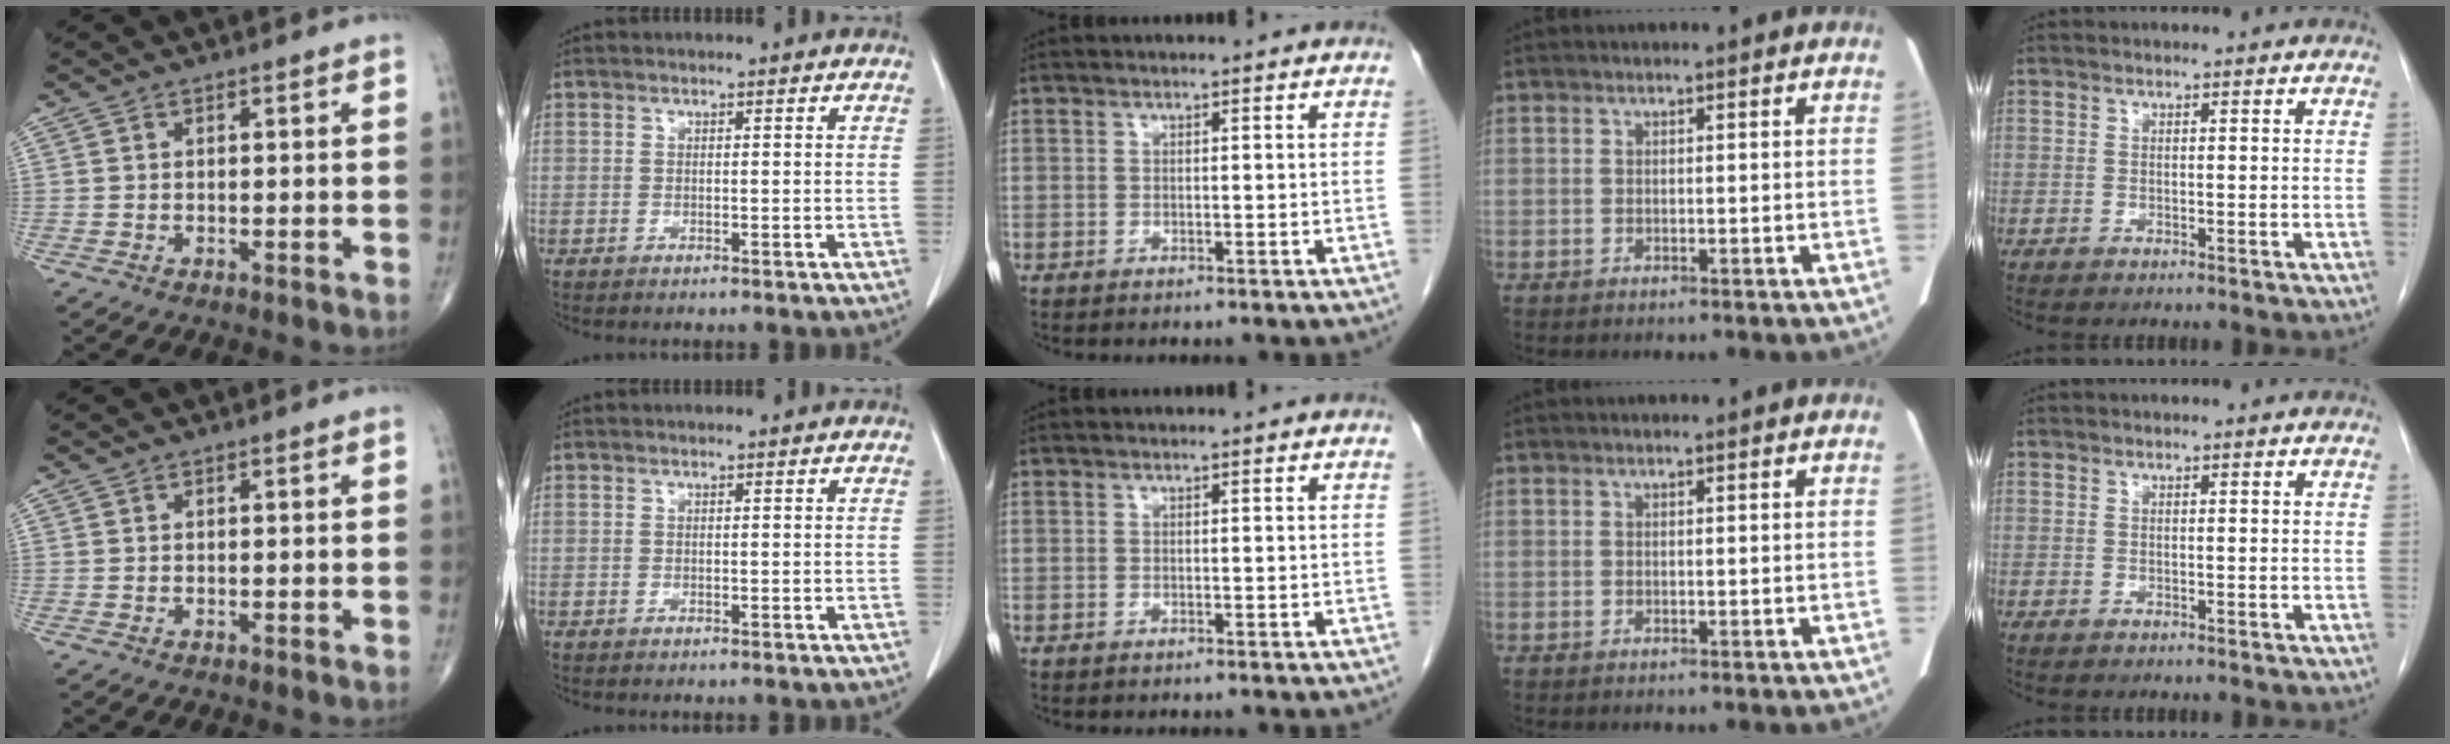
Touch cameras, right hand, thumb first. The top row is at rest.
{}